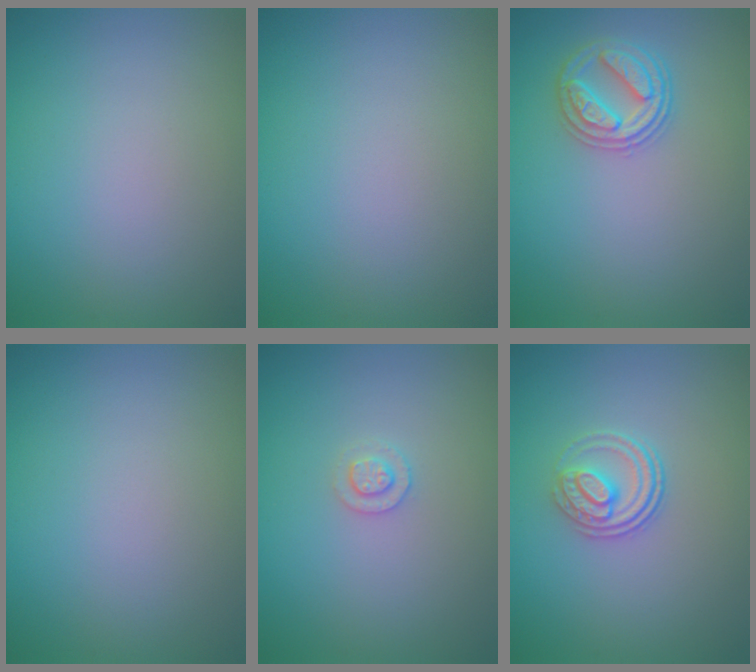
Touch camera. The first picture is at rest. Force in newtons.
{"total": 0.0}
{"total": 2.9, "press": 2.9, "slide": 0.4}
{"total": 0.0}
{"total": 1.3, "press": 1.2, "slide": 0.3}
{"total": 2.5, "press": 2.0, "slide": 1.5}